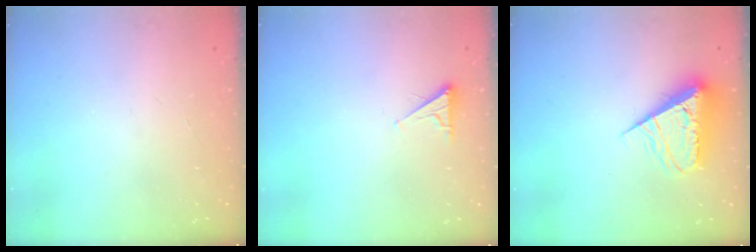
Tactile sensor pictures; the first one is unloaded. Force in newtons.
{"total": 2.5, "press": 2.5, "slide": 0.5}
{"total": 8.2, "press": 8.2, "slide": 0.9}